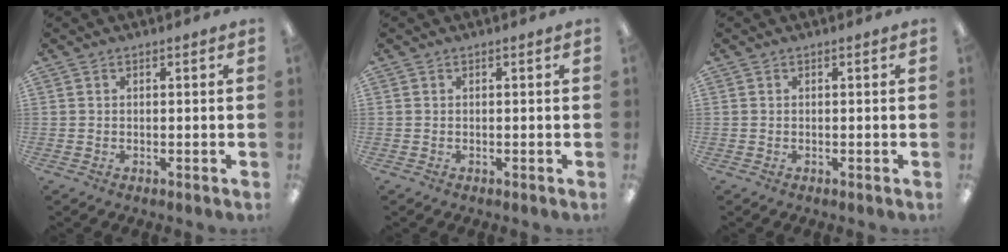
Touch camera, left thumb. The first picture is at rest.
{"total": 0.0}
{"total": 0.0}